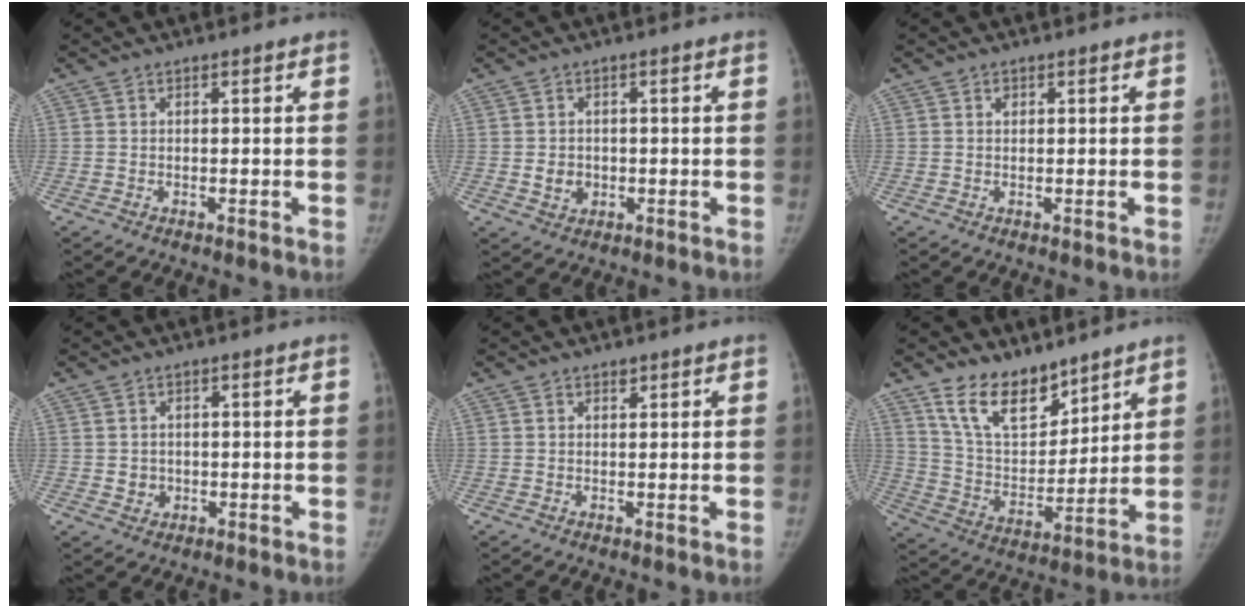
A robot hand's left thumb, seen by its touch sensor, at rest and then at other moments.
{"total": 3.3, "force": [-0.4, 2.9, 1.5], "torque": [-0.010, 0.002, -0.001]}
{"total": 0.8, "force": [0.4, 0.7, 0.4], "torque": [0.000, 0.000, 0.006]}
{"total": 2.4, "force": [-0.1, 2.2, 0.8], "torque": [-0.001, 0.002, 0.003]}
{"total": 0.9, "force": [0.7, 0.5, 0.3], "torque": [0.002, -0.005, 0.008]}
{"total": 14.2, "force": [10.3, 7.2, 6.7], "torque": [-0.075, -0.071, 0.198]}